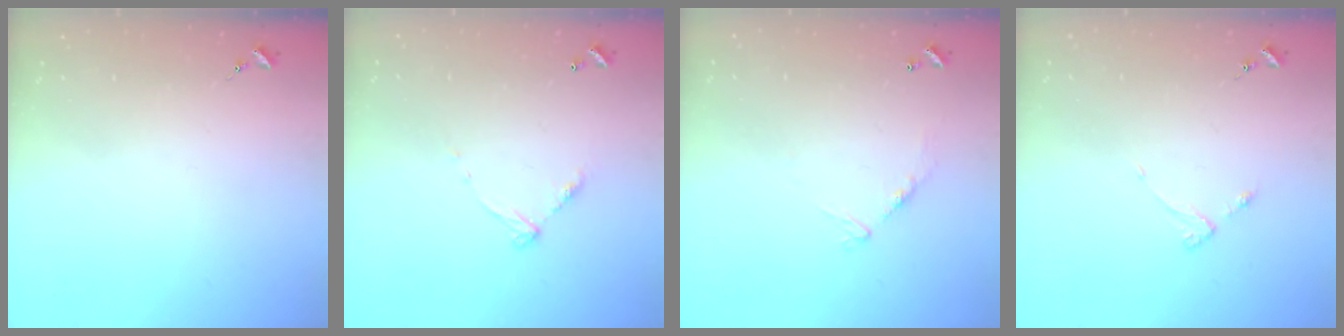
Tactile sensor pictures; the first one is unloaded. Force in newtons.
{"total": 7.3, "press": 7.3, "slide": 0.6}
{"total": 7.3, "press": 7.2, "slide": 0.6}
{"total": 3.4, "press": 3.3, "slide": 0.5}